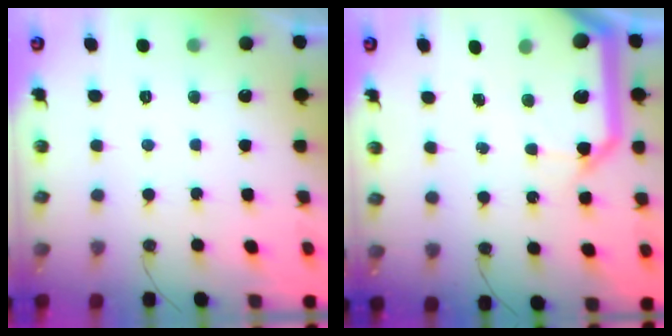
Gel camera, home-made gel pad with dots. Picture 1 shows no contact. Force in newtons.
{"total": 21.5, "press": 21.3, "slide": 3.1}